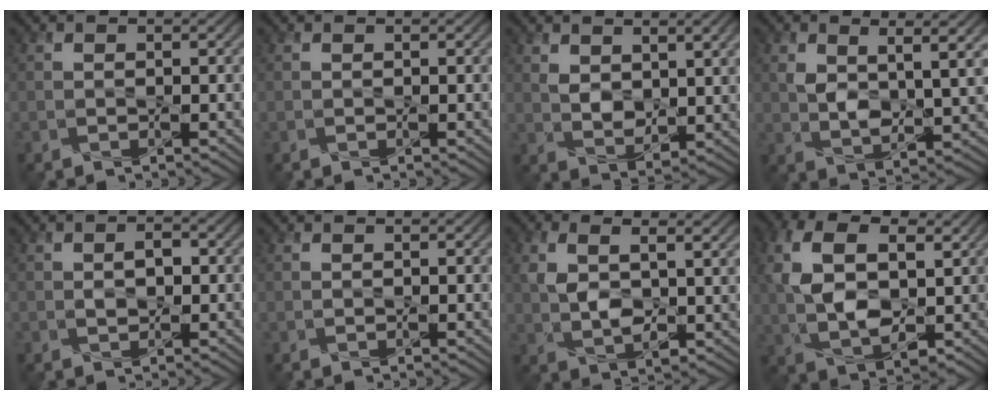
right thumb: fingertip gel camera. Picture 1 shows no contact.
{"total": 0.0}
{"total": 5.8, "force": [2.5, 2.9, 4.3], "torque": [-0.088, -0.007, 0.050]}
{"total": 6.2, "force": [2.2, 2.6, 5.2], "torque": [-0.104, -0.005, 0.041]}
{"total": 2.1, "force": [0.1, 1.3, 1.7], "torque": [-0.030, -0.001, 0.002]}
{"total": 0.0}
{"total": 6.5, "force": [1.9, 3.3, 5.3], "torque": [-0.115, -0.004, 0.035]}
{"total": 10.4, "force": [2.0, 6.2, 8.2], "torque": [-0.192, 0.003, 0.034]}